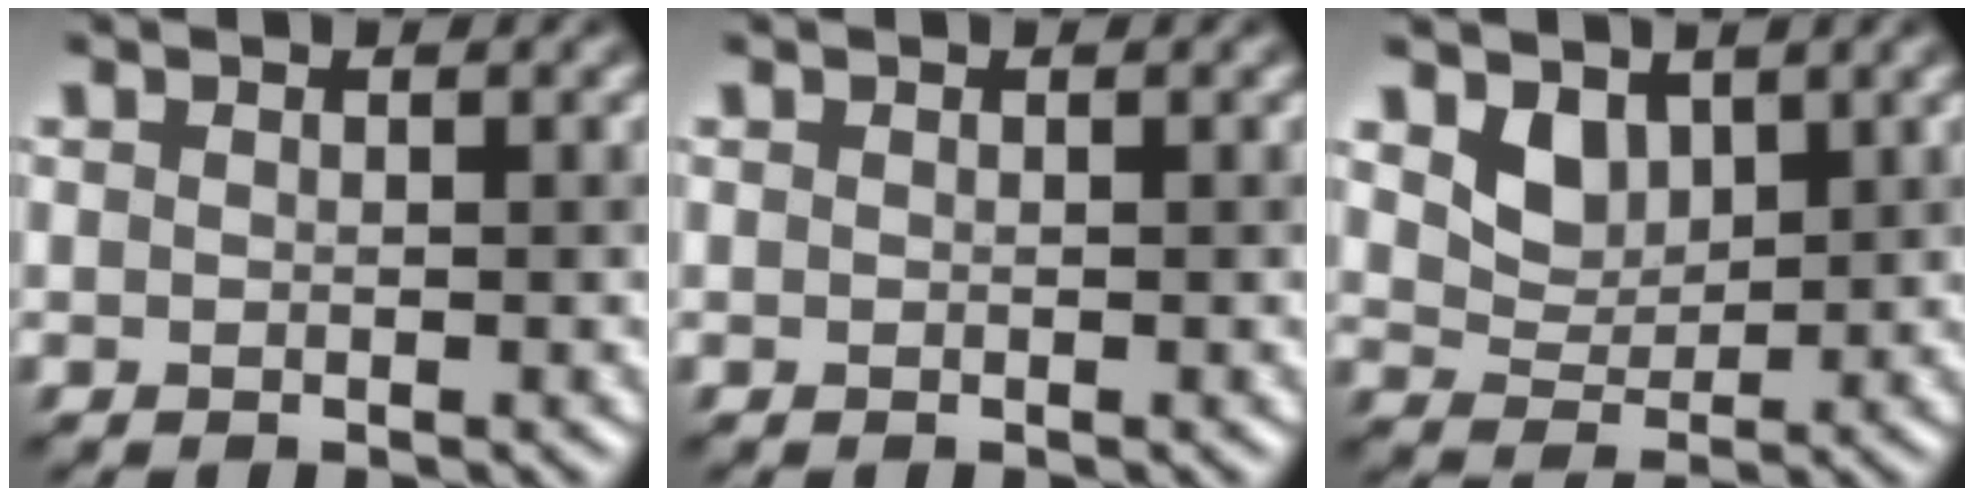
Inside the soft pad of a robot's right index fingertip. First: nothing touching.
{"total": 0.0}
{"total": 2.8, "force": [1.6, 1.9, 1.3], "torque": [-0.031, -0.012, 0.030]}